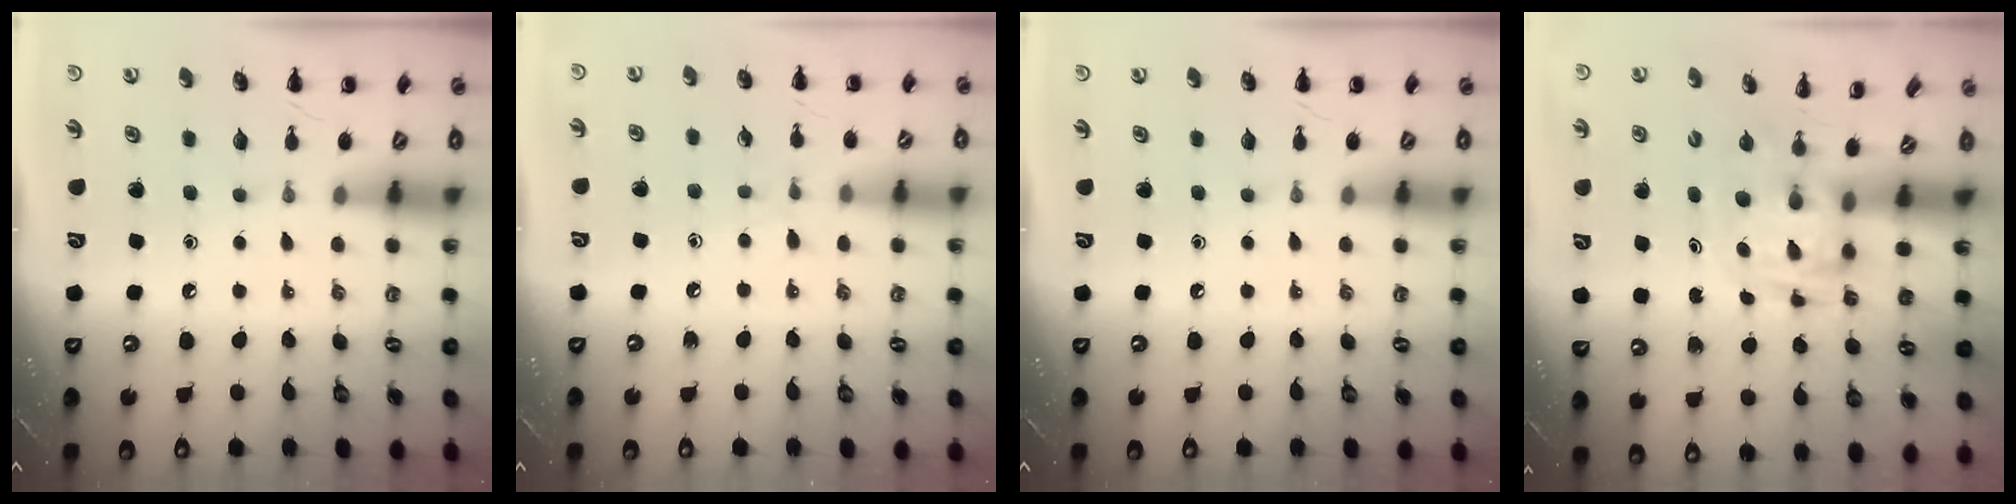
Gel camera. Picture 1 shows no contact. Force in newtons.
{"total": 4.8, "press": 4.3, "slide": 2.0}
{"total": 0.0}
{"total": 3.3, "press": 3.2, "slide": 0.6}